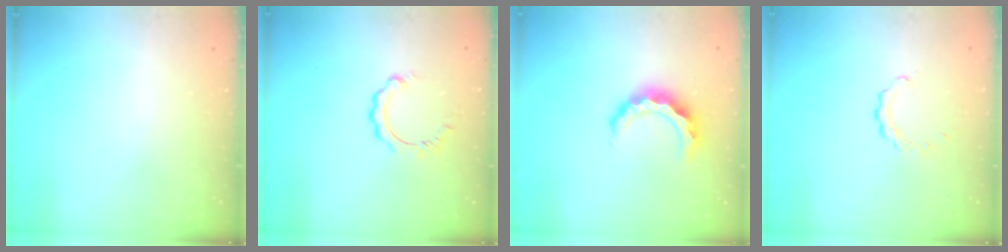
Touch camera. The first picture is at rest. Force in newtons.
{"total": 3.4, "press": 3.4, "slide": 0.5}
{"total": 8.3, "press": 8.3, "slide": 0.6}
{"total": 2.3, "press": 2.3, "slide": 0.3}